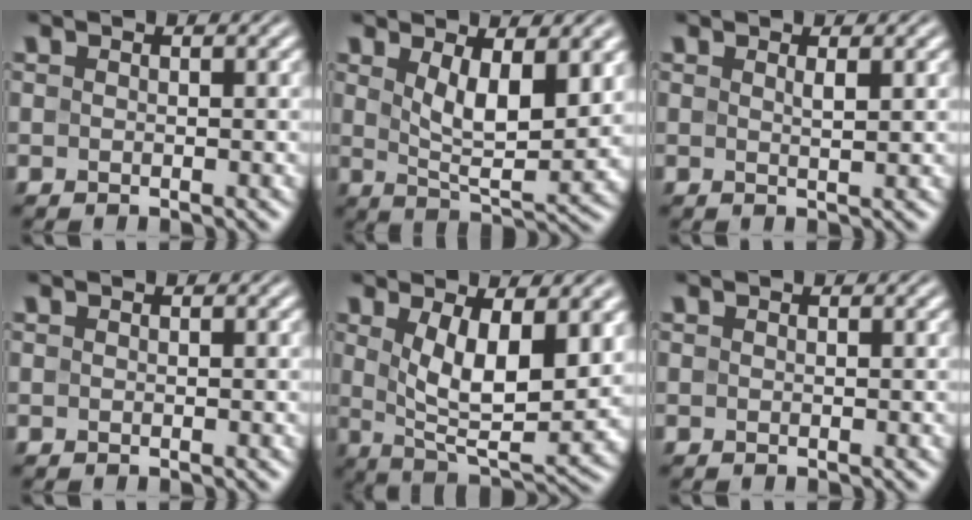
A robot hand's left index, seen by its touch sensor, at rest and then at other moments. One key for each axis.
{"total": 6.3, "fx": 2.0, "fy": 2.4, "fz": 5.5, "tx": -0.103, "ty": -0.013, "tz": 0.042}
{"total": 1.1, "fx": 0.5, "fy": 0.2, "fz": 1.0, "tx": -0.013, "ty": -0.001, "tz": 0.006}
{"total": 0.0}
{"total": 8.3, "fx": 1.9, "fy": 3.2, "fz": 7.4, "tx": -0.137, "ty": -0.012, "tz": 0.036}
{"total": 0.0}